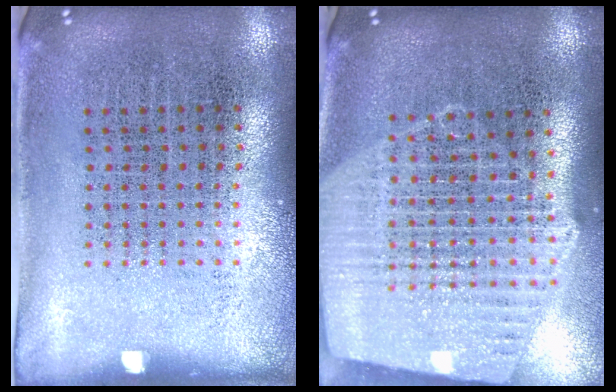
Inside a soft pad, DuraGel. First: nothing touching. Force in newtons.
{"total": 2.3, "press": 2.0, "slide": 1.1}